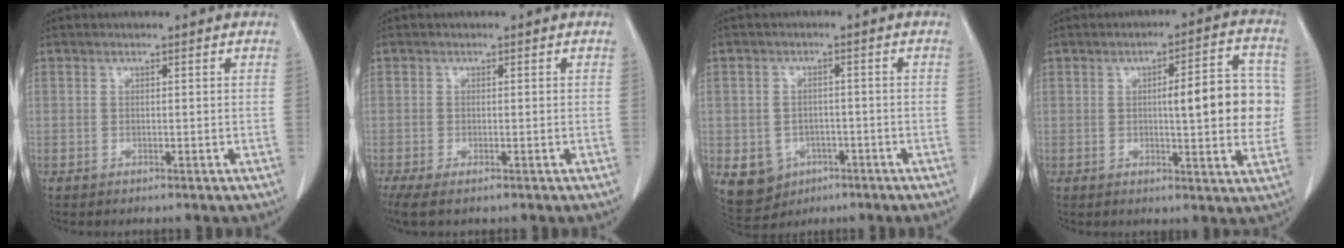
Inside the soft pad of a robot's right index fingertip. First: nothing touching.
{"total": 3.9, "force": [-2.7, 0.9, 2.6], "torque": [-0.048, -0.013, -0.043]}
{"total": 8.0, "force": [-3.2, 6.9, 2.4], "torque": [-0.047, 0.006, -0.033]}
{"total": 11.2, "force": [0.5, 2.3, 10.9], "torque": [-0.138, 0.020, 0.009]}